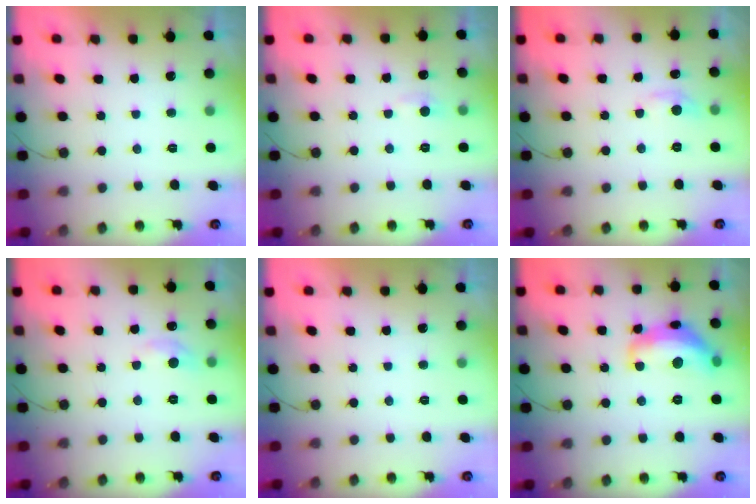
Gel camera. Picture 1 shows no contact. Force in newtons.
{"total": 4.1, "press": 4.1, "slide": 0.6}
{"total": 4.8, "press": 4.8, "slide": 0.7}
{"total": 6.6, "press": 6.6, "slide": 0.9}
{"total": 0.0}
{"total": 15.6, "press": 15.6, "slide": 0.9}